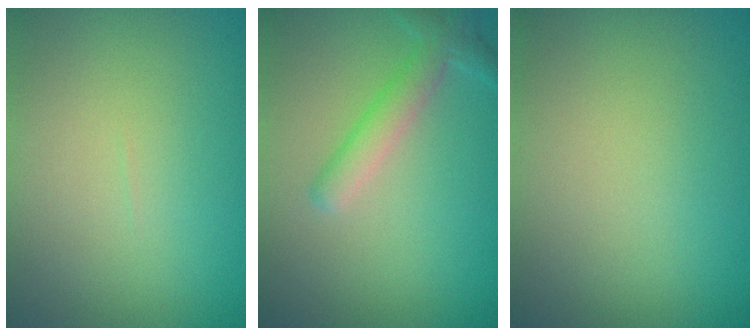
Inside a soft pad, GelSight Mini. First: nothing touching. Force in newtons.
{"total": 2.6, "press": 2.5, "slide": 0.1}
{"total": 0.0}